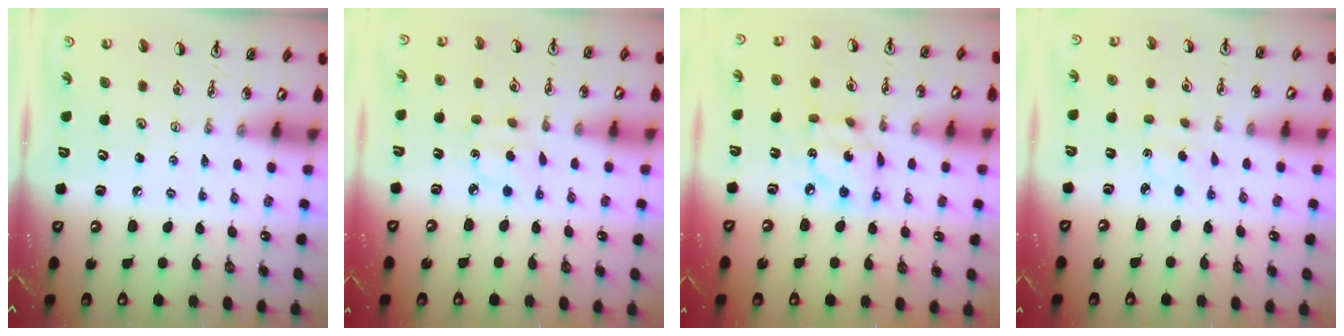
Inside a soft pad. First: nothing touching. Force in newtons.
{"total": 3.8, "press": 3.8, "slide": 0.5}
{"total": 9.5, "press": 9.5, "slide": 0.5}
{"total": 1.6, "press": 1.5, "slide": 0.5}